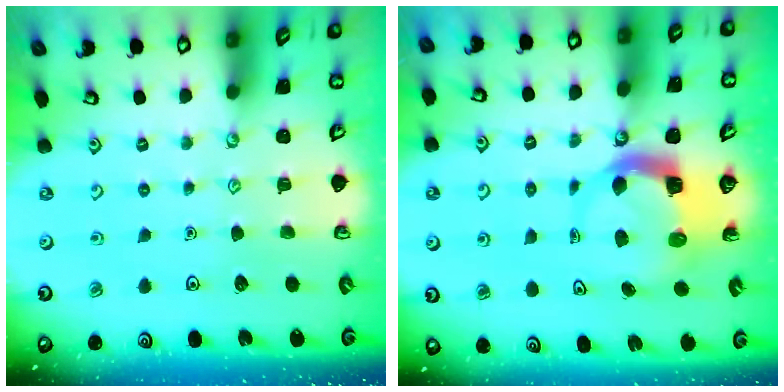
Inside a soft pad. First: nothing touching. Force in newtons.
{"total": 5.0, "press": 4.9, "slide": 0.8}